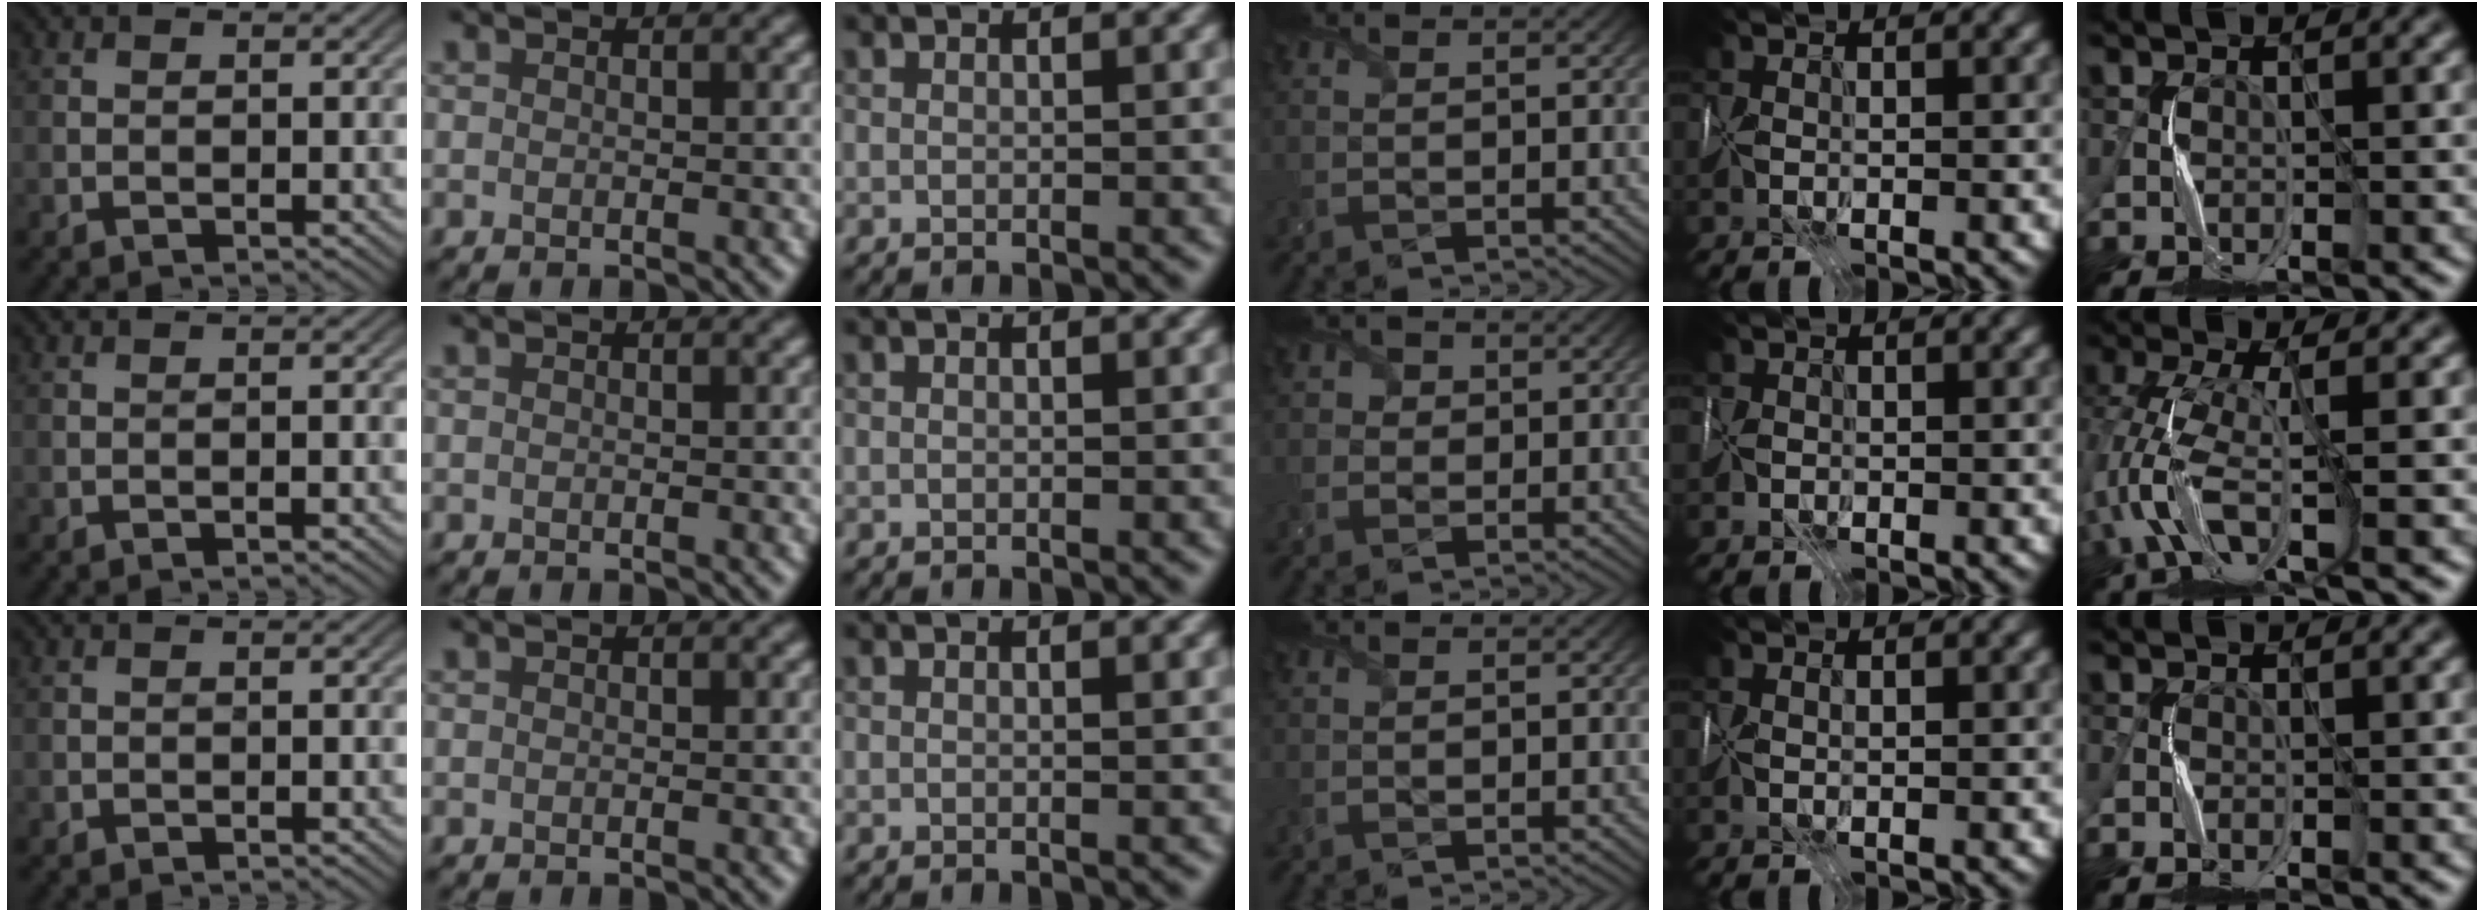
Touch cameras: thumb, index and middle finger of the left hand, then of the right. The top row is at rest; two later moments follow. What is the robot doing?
{"motion": "wrap", "object": "scarf"}